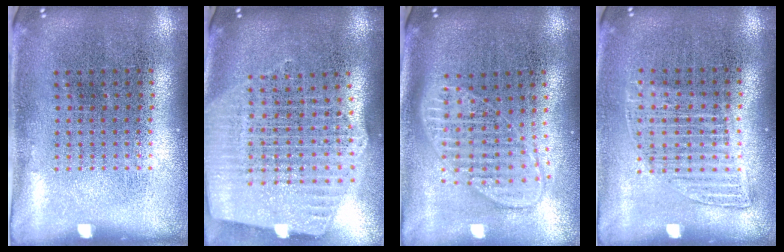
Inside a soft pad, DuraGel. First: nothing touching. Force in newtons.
{"total": 2.5, "press": 2.1, "slide": 1.4}
{"total": 1.9, "press": 1.6, "slide": 1.1}
{"total": 1.1, "press": 1.0, "slide": 0.5}